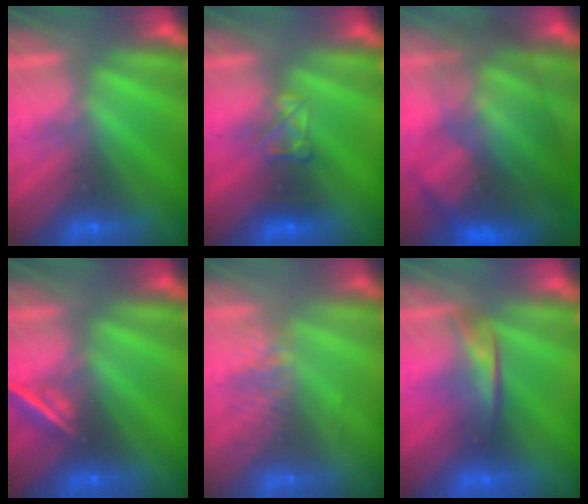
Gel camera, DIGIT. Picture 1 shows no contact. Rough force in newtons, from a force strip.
{"total": 2.9}
{"total": 7.2}
{"total": 2.1}
{"total": 5.8}
{"total": 2.0}